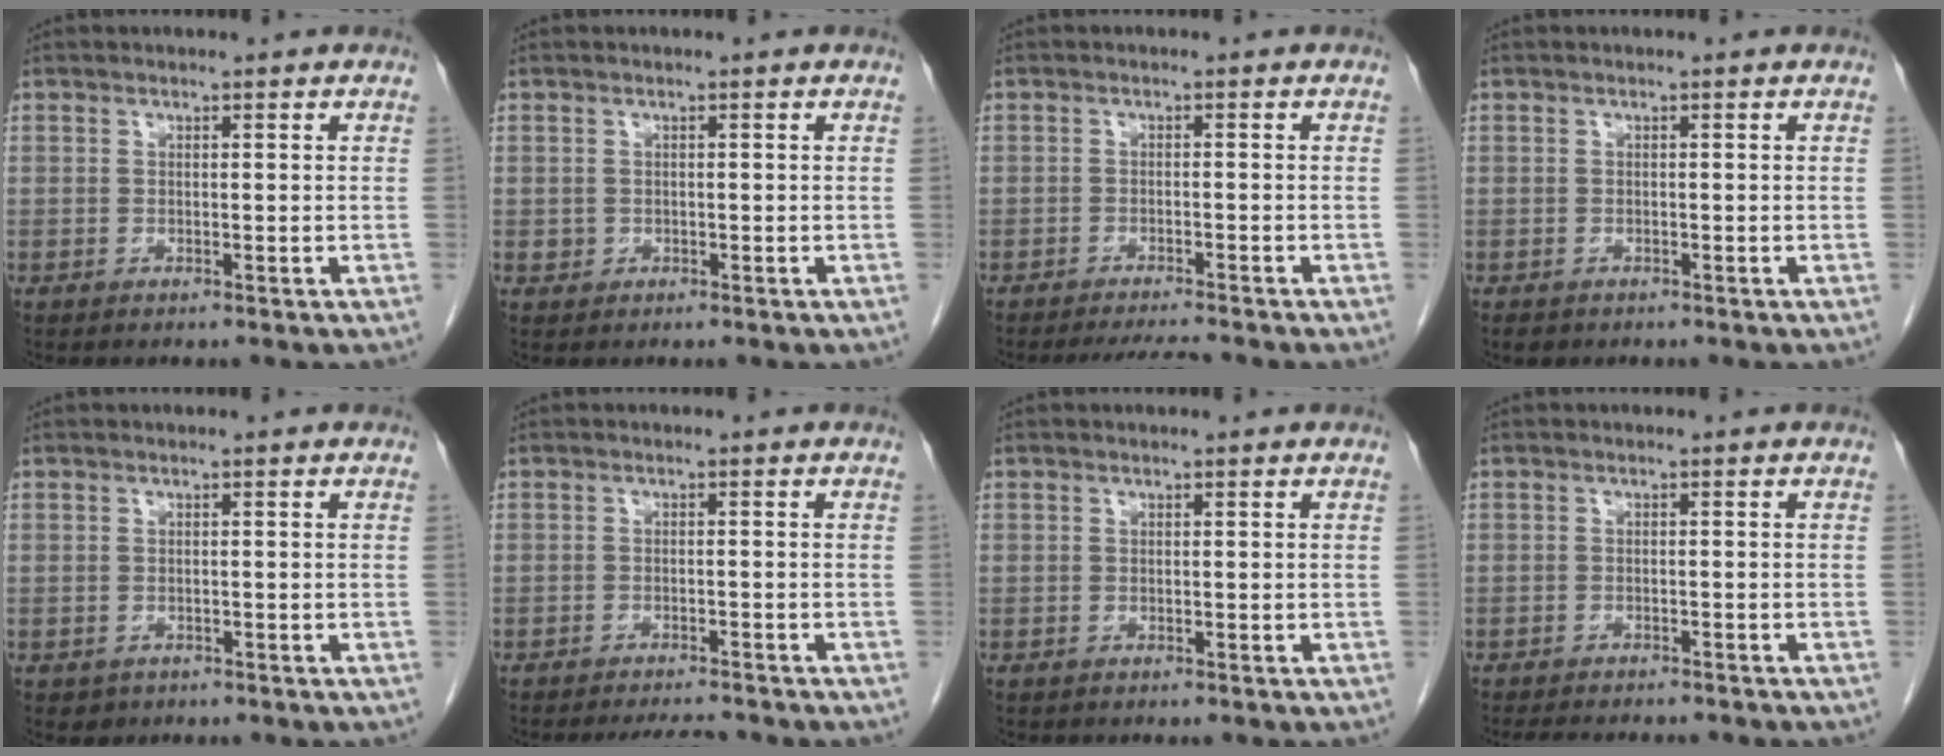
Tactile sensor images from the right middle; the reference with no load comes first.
{"total": 0.7, "force": [-0.1, 0.7, 0.2], "torque": [-0.002, 0.002, 0.001]}
{"total": 4.4, "force": [-4.1, -0.2, 1.5], "torque": [-0.022, -0.014, -0.065]}
{"total": 1.1, "force": [-0.8, 0.7, 0.3], "torque": [-0.009, 0.001, -0.008]}
{"total": 1.4, "force": [-0.7, 1.2, 0.2], "torque": [-0.004, 0.004, -0.004]}
{"total": 4.5, "force": [-4.3, 0.5, 1.2], "torque": [-0.019, -0.010, -0.065]}
{"total": 0.0}
{"total": 9.2, "force": [-8.2, 2.0, 3.7], "torque": [-0.050, -0.005, -0.103]}